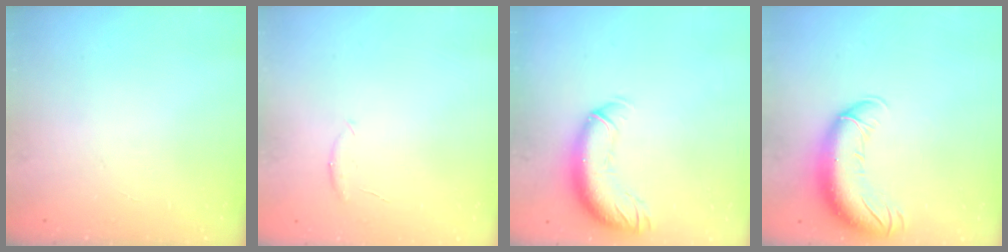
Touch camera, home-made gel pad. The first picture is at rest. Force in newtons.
{"total": 5.0, "press": 4.9, "slide": 1.0}
{"total": 13.3, "press": 13.0, "slide": 2.9}
{"total": 13.4, "press": 13.0, "slide": 3.1}